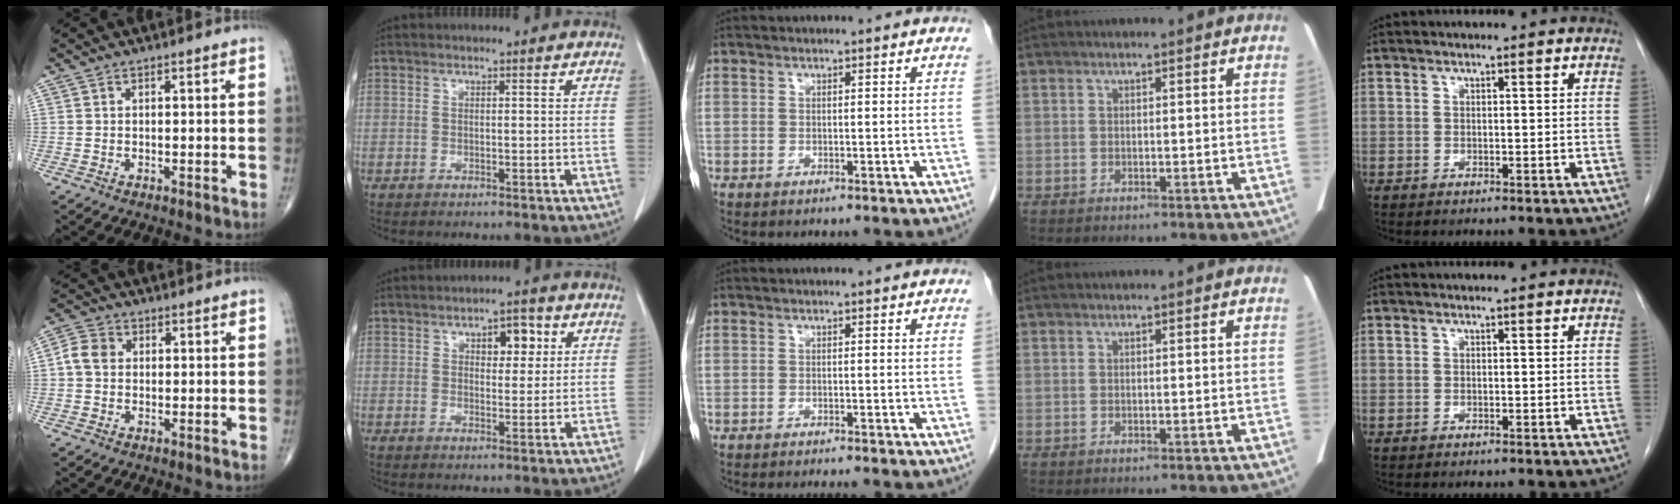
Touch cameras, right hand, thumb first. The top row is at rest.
{"thumb": {"total": 4.4, "force": [0.2, 3.6, 2.5], "torque": [-0.044, 0.011, -0.003]}, "index": {"total": 4.7, "force": [1.9, 2.4, 3.6], "torque": [-0.046, 0.008, 0.026]}, "middle": {"total": 4.2, "force": [-3.8, 0.1, 1.7], "torque": [-0.016, -0.006, -0.050]}}